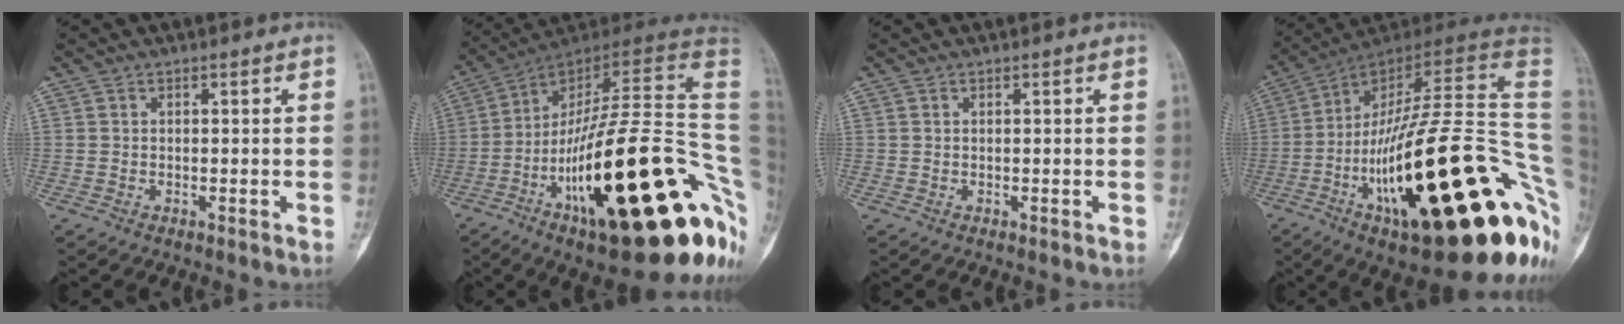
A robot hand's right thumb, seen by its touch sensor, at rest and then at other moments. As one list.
[{"total": 38.3, "force": [-9.1, 11.1, 35.5], "torque": [-0.434, 0.055, -0.140]}, {"total": 0.0}, {"total": 41.7, "force": [-9.4, 12.1, 38.8], "torque": [-0.488, 0.050, -0.146]}]